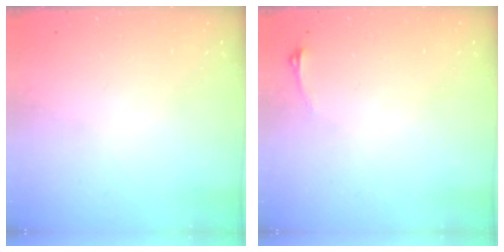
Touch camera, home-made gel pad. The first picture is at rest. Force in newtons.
{"total": 2.9, "press": 2.6, "slide": 1.5}